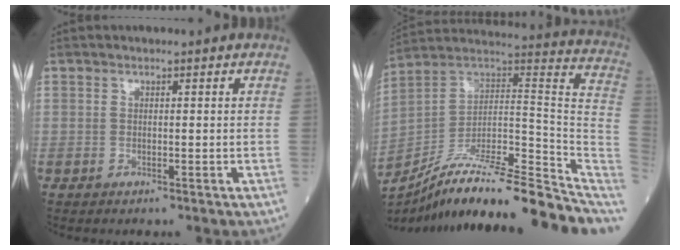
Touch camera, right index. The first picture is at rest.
{"total": 24.2, "force": [-19.9, 2.4, 13.6], "torque": [-0.155, 0.026, -0.315]}